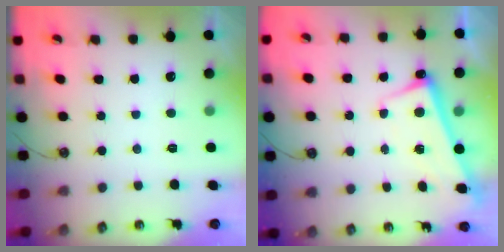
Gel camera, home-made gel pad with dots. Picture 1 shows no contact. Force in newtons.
{"total": 2.6, "press": 2.5, "slide": 0.8}